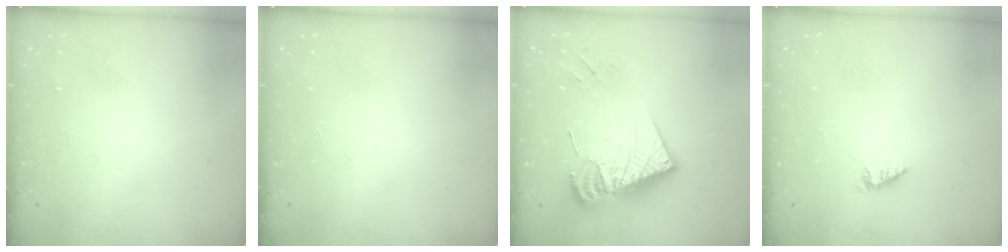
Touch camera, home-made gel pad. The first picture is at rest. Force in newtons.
{"total": 0.0}
{"total": 16.7, "press": 16.7, "slide": 1.6}
{"total": 2.1, "press": 2.1, "slide": 0.3}